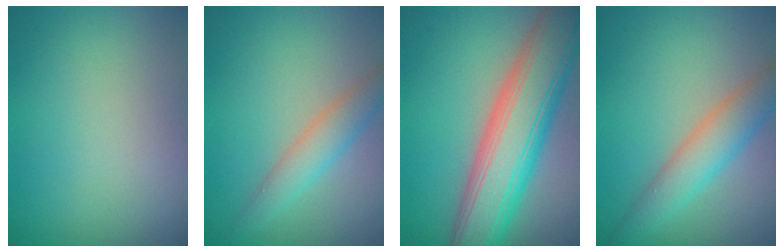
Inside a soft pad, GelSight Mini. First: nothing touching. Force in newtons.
{"total": 2.8, "press": 2.8, "slide": 0.1}
{"total": 9.9, "press": 9.9, "slide": 0.4}
{"total": 3.8, "press": 3.8, "slide": 0.1}